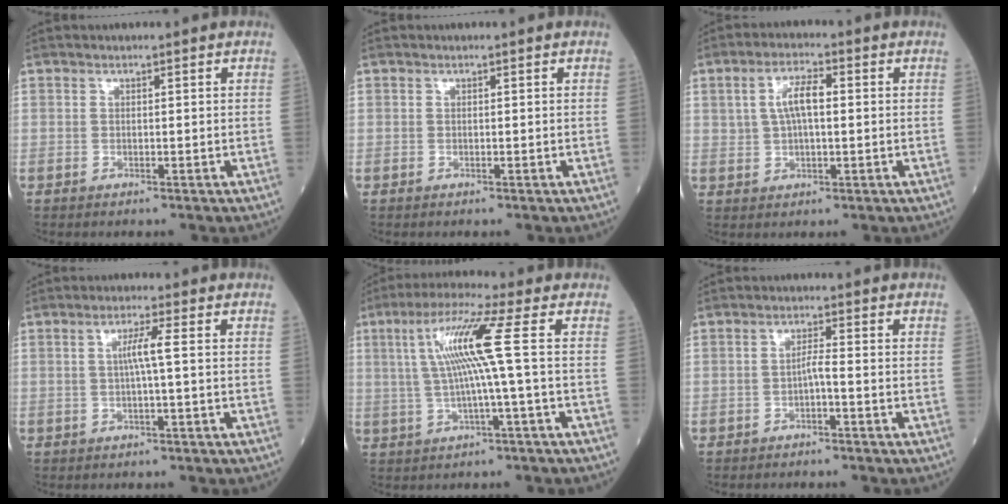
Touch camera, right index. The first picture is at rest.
{"total": 0.0}
{"total": 6.2, "force": [1.1, 2.5, 5.6], "torque": [-0.118, 0.016, 0.023]}
{"total": 3.6, "force": [0.3, 0.1, 3.6], "torque": [-0.074, 0.006, 0.008]}
{"total": 10.2, "force": [1.1, -0.7, 10.1], "torque": [-0.198, 0.019, 0.024]}
{"total": 2.3, "force": [-0.9, 0.5, 2.0], "torque": [-0.042, 0.002, -0.015]}